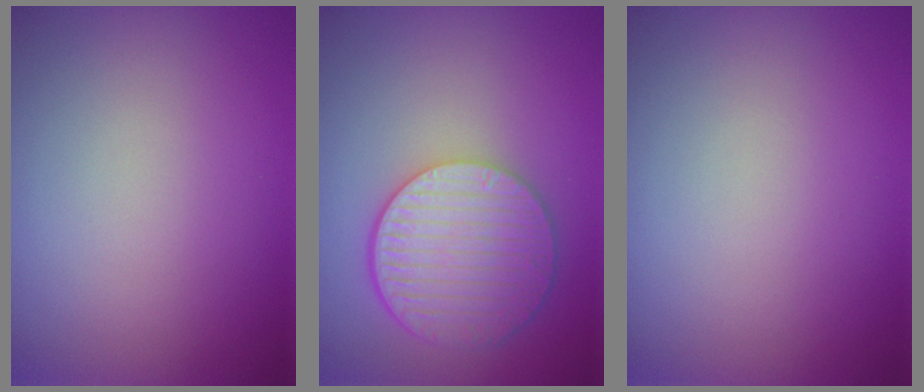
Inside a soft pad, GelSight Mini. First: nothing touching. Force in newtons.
{"total": 6.0, "press": 5.0, "slide": 3.4}
{"total": 0.0}